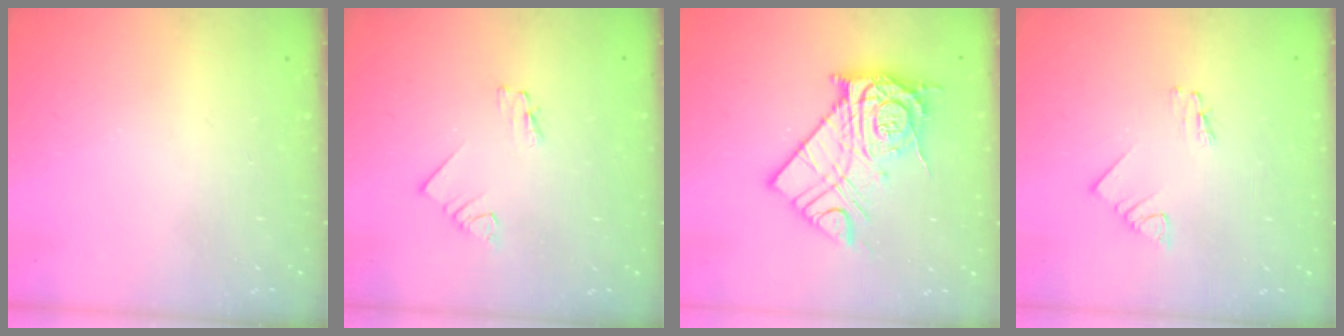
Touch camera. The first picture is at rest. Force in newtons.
{"total": 1.7, "press": 1.7, "slide": 0.3}
{"total": 16.4, "press": 16.4, "slide": 1.2}
{"total": 1.2, "press": 1.2, "slide": 0.1}